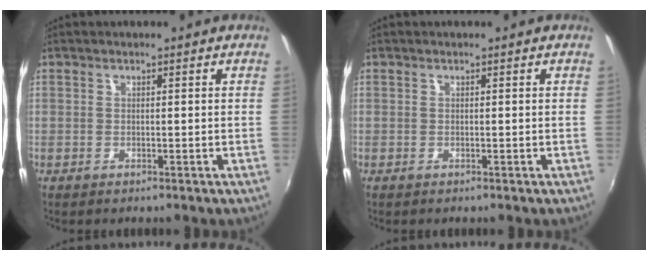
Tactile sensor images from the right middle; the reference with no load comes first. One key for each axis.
{"total": 0.0}